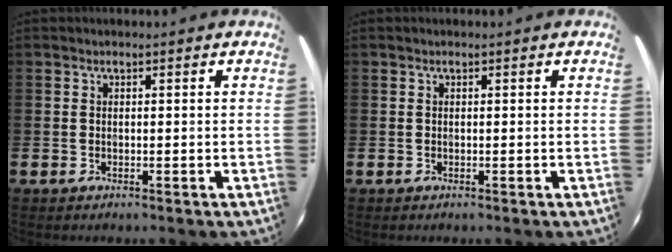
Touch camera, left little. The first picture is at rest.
{"total": 0.0}